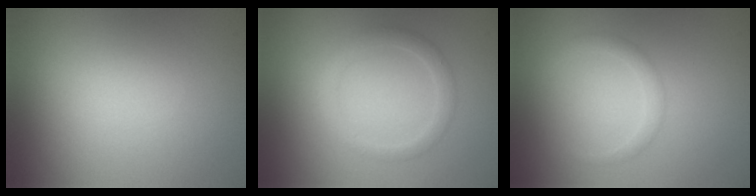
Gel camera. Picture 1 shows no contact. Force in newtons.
{"total": 1.9, "press": 1.9, "slide": 0.2}
{"total": 1.4, "press": 1.4, "slide": 0.0}